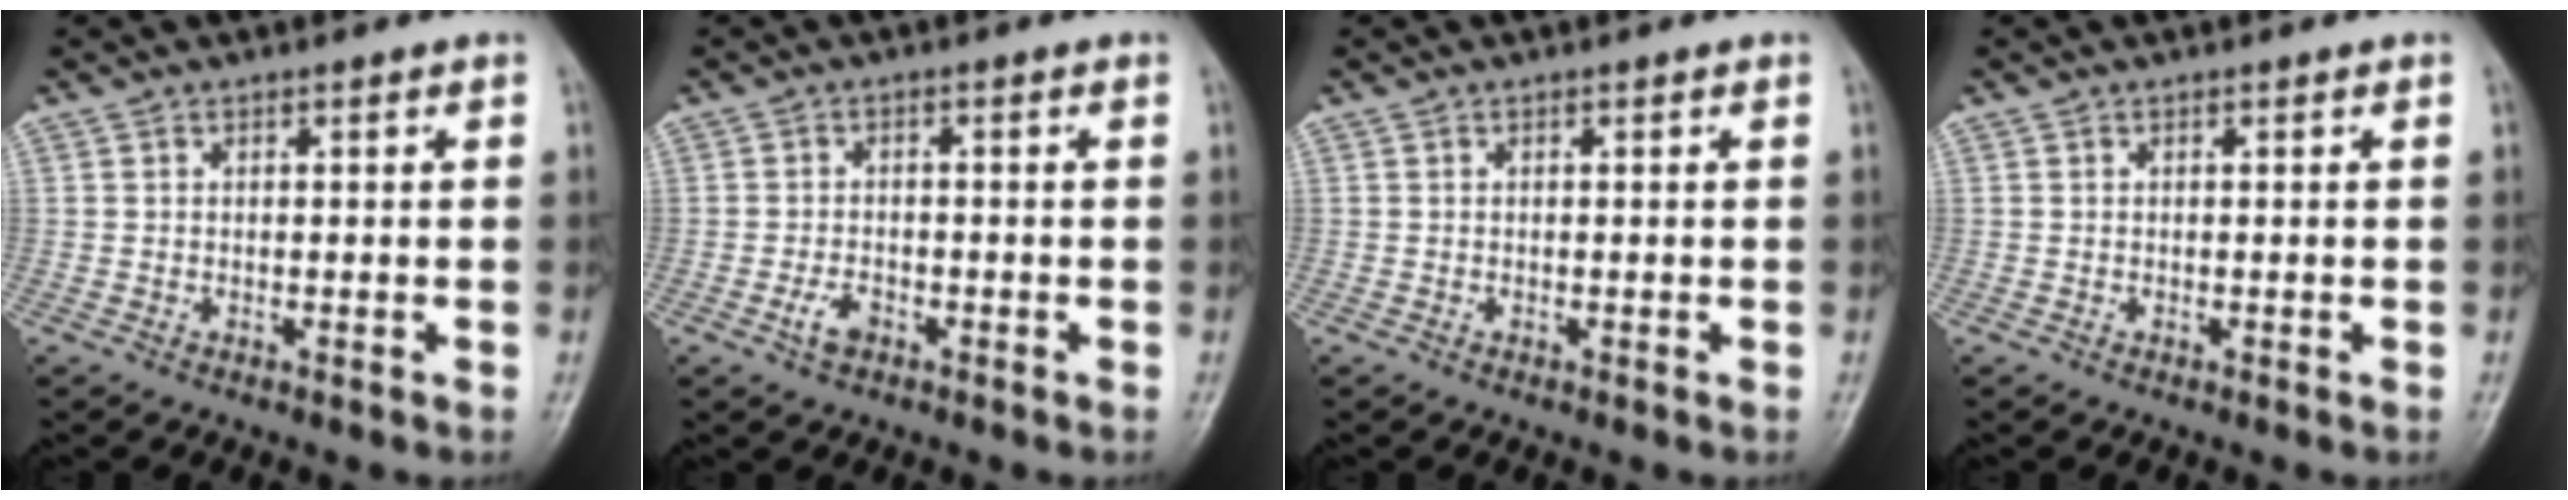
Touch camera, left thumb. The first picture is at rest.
{"total": 3.0, "force": [-1.5, 1.8, 1.9], "torque": [-0.037, 0.008, -0.027]}
{"total": 0.0}
{"total": 0.0}